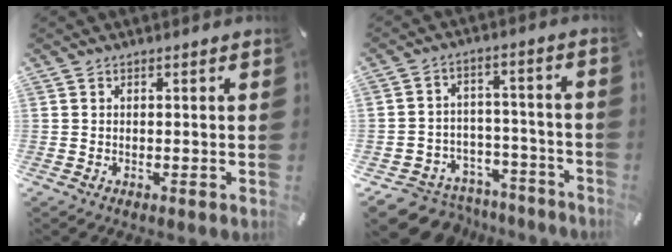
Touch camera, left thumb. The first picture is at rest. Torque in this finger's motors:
{"motor_torque": [-0.41, 0.57, 0.10, 0.26, 0.02]}